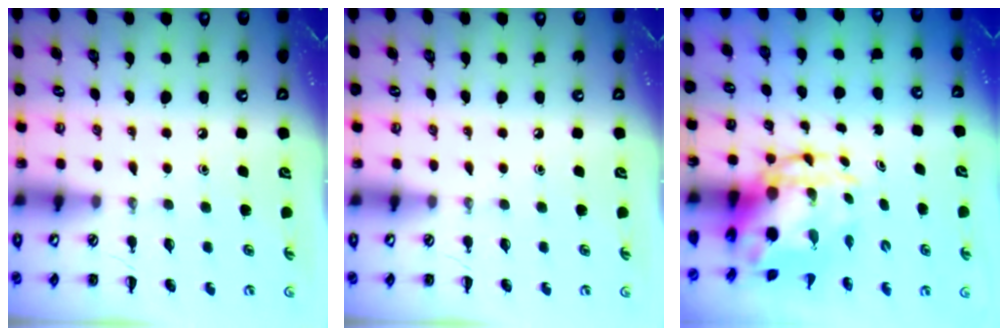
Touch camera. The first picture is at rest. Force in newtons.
{"total": 0.0}
{"total": 7.4, "press": 7.2, "slide": 1.9}